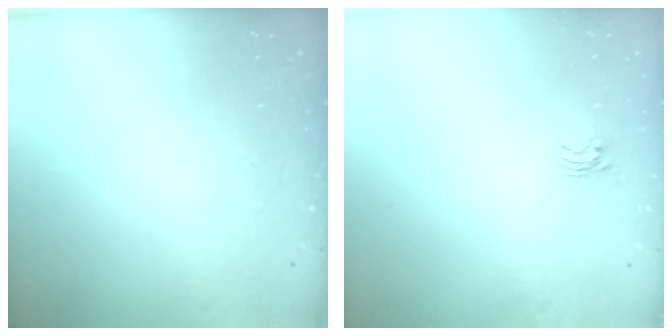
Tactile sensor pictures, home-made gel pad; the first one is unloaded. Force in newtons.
{"total": 3.8, "press": 3.8, "slide": 0.3}